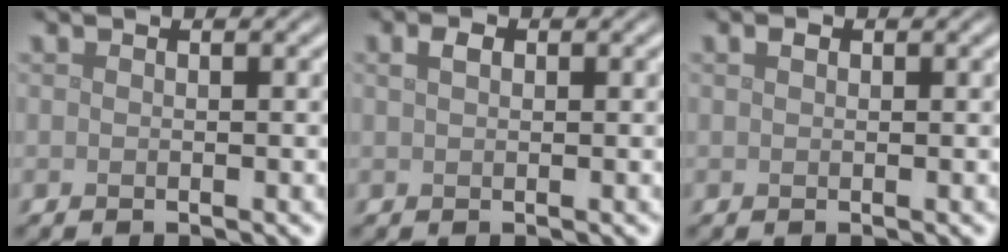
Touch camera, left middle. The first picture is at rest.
{"total": 1.2, "force": [0.5, 0.7, 0.8], "torque": [-0.016, 0.004, 0.008]}
{"total": 0.5, "force": [0.3, 0.3, 0.3], "torque": [-0.006, 0.001, 0.004]}